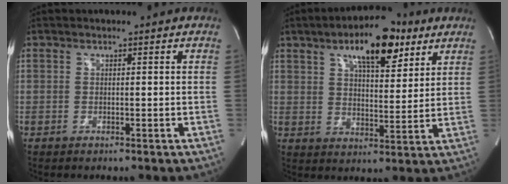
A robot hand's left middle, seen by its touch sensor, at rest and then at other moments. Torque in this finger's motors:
{"motor_torque": [1.43, -0.71, 0.23, 0.15]}